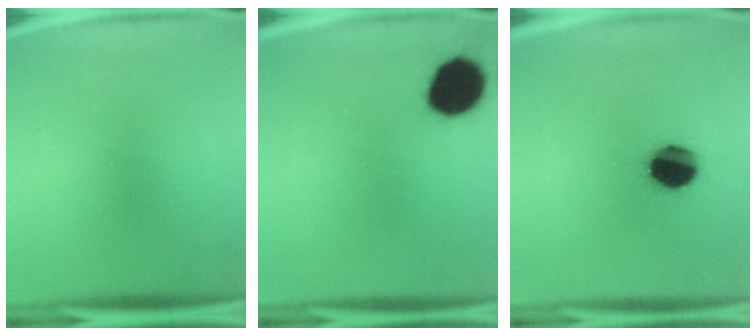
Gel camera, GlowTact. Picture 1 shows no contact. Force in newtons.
{"total": 13.6}
{"total": 11.5}